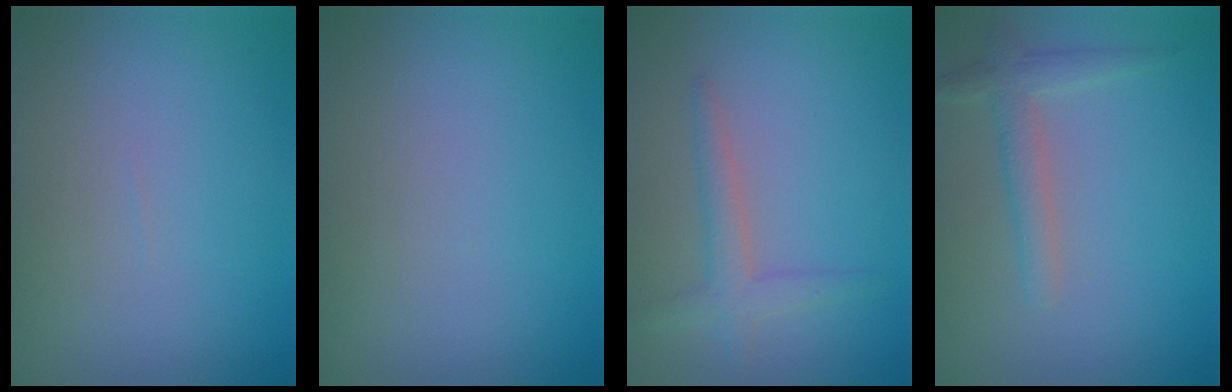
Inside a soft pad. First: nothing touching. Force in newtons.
{"total": 0.0}
{"total": 2.3, "press": 2.3, "slide": 0.1}
{"total": 2.3, "press": 2.3, "slide": 0.2}